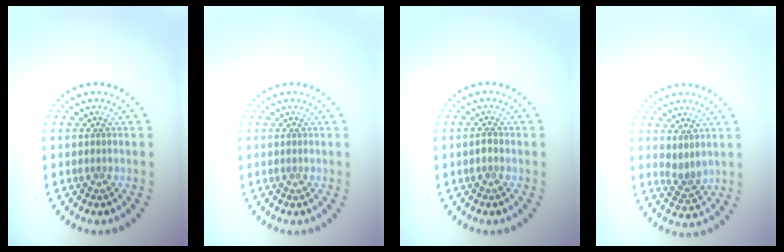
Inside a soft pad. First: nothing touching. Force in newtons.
{"total": 0.0}
{"total": 0.7, "press": 0.7, "slide": 0.1}
{"total": 1.6, "press": 1.2, "slide": 1.1}